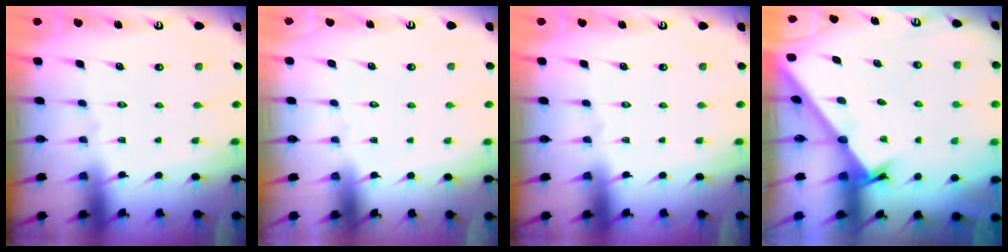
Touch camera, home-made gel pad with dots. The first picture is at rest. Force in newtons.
{"total": 1.7, "press": 1.7, "slide": 0.1}
{"total": 0.0}
{"total": 1.7, "press": 1.7, "slide": 0.1}